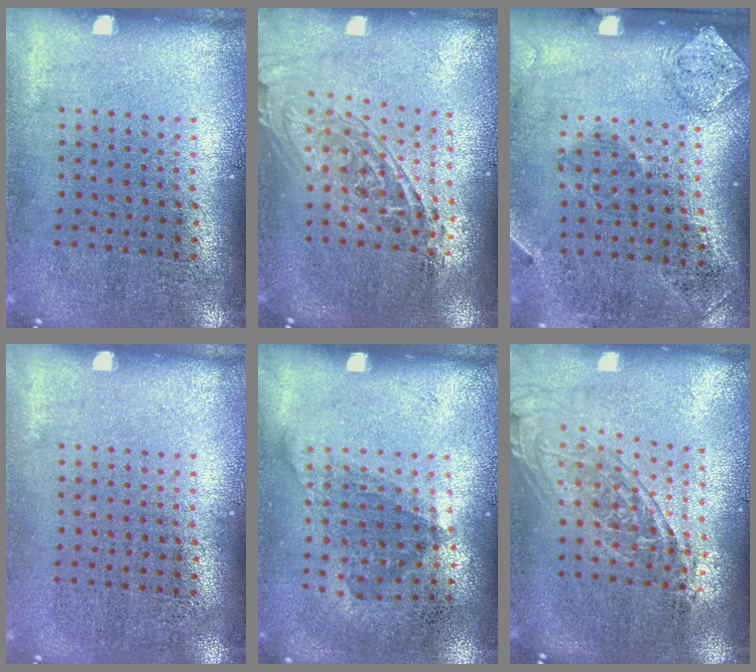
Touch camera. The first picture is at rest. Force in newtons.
{"total": 1.7, "press": 1.4, "slide": 1.0}
{"total": 1.9, "press": 1.2, "slide": 1.5}
{"total": 0.0}
{"total": 1.2, "press": 0.8, "slide": 0.8}
{"total": 1.5, "press": 1.2, "slide": 0.9}